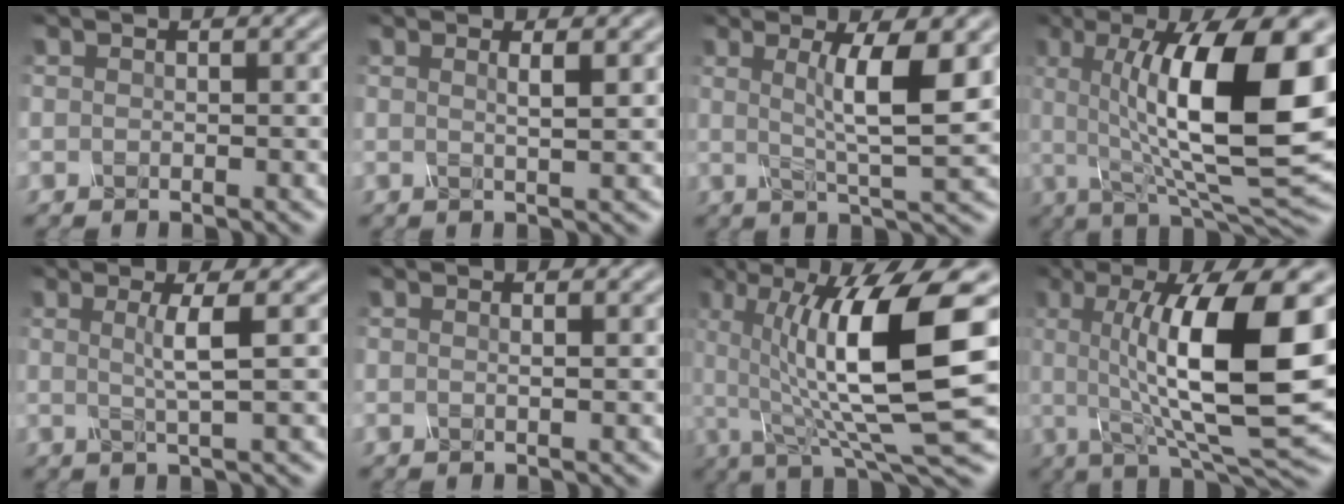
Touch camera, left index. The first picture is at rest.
{"total": 2.1, "force": [0.6, 0.6, 1.9], "torque": [-0.026, 0.005, 0.000]}
{"total": 6.2, "force": [1.2, 1.0, 6.0], "torque": [-0.095, -0.002, 0.022]}
{"total": 14.2, "force": [1.7, 4.0, 13.6], "torque": [-0.198, -0.003, 0.026]}
{"total": 2.9, "force": [0.4, 0.4, 2.9], "torque": [-0.053, -0.001, 0.004]}
{"total": 1.0, "force": [0.2, 0.4, 0.9], "torque": [-0.006, 0.000, -0.005]}
{"total": 12.9, "force": [1.1, 3.2, 12.5], "torque": [-0.202, -0.002, 0.022]}
{"total": 13.0, "force": [1.0, 3.1, 12.6], "torque": [-0.188, -0.001, 0.019]}